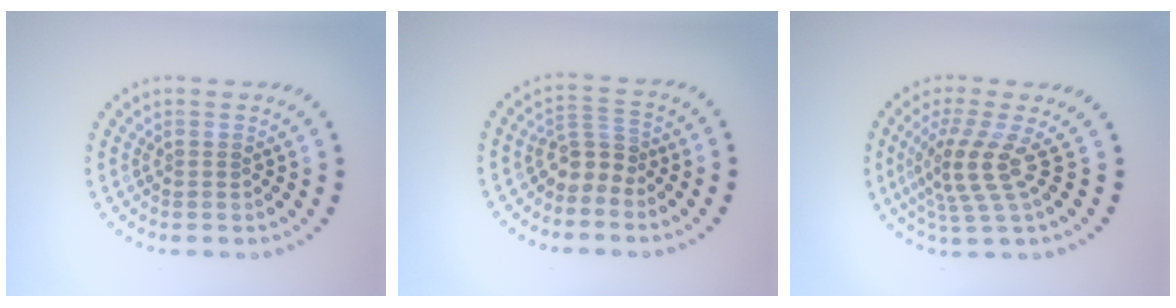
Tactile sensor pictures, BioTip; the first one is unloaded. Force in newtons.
{"total": 2.6, "press": 1.9, "slide": 1.8}
{"total": 3.7, "press": 2.7, "slide": 2.5}